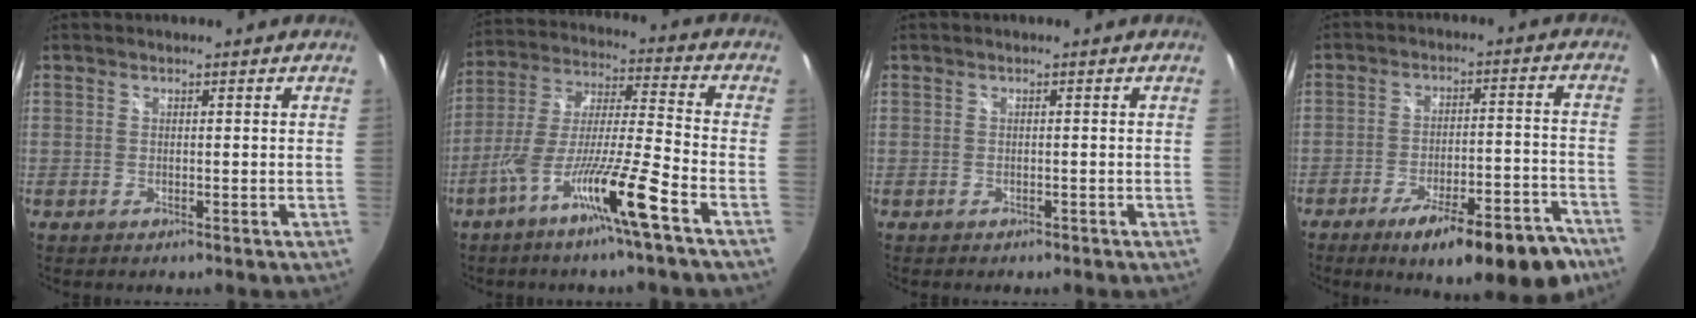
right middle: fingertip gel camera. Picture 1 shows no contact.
{"total": 13.4, "force": [-7.6, -0.4, 11.1], "torque": [-0.216, -0.007, -0.144]}
{"total": 0.8, "force": [-0.7, 0.5, 0.1], "torque": [-0.006, -0.002, -0.009]}
{"total": 16.7, "force": [-12.0, 3.9, 10.9], "torque": [-0.158, -0.016, -0.164]}